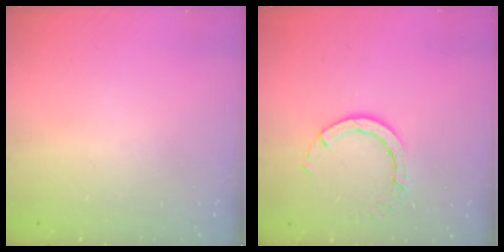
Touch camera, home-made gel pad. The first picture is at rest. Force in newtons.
{"total": 4.0, "press": 4.0, "slide": 0.4}